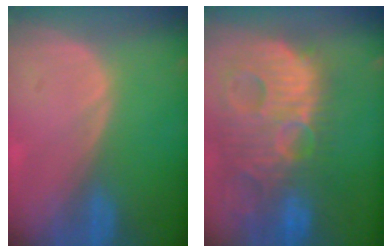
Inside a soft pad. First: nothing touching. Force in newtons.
{"total": 14.6, "press": 12.7, "slide": 7.3}